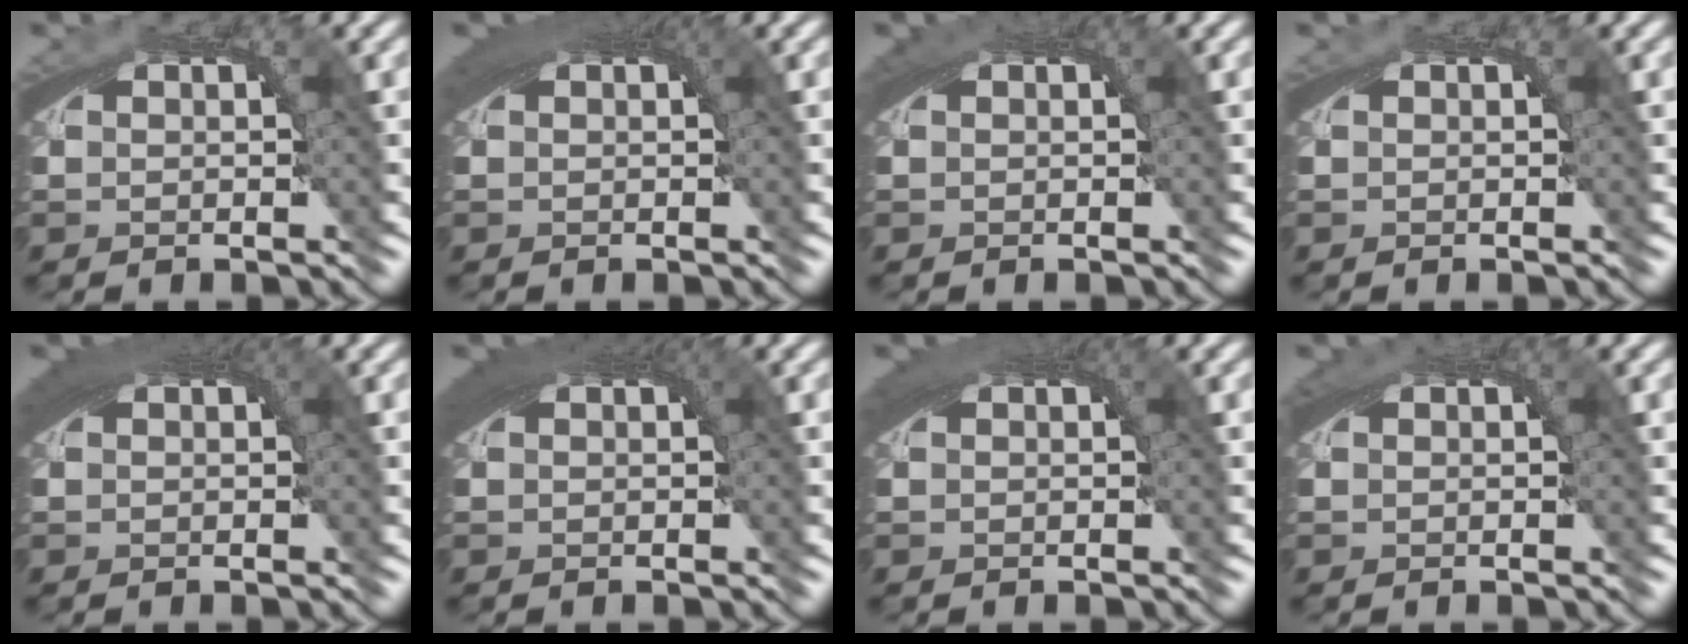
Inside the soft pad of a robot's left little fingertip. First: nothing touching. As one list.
[{"total": 2.7, "force": [1.1, 0.7, 2.4], "torque": [-0.029, 0.010, 0.015]}, {"total": 1.6, "force": [0.7, 0.2, 1.5], "torque": [-0.019, 0.005, 0.011]}, {"total": 0.0}, {"total": 3.4, "force": [1.3, 1.0, 2.9], "torque": [-0.038, 0.012, 0.016]}, {"total": 3.8, "force": [1.3, 1.3, 3.4], "torque": [-0.045, 0.013, 0.016]}, {"total": 2.6, "force": [1.0, 0.7, 2.3], "torque": [-0.028, 0.009, 0.014]}, {"total": 1.3, "force": [0.5, 0.1, 1.2], "torque": [-0.016, 0.004, 0.009]}]